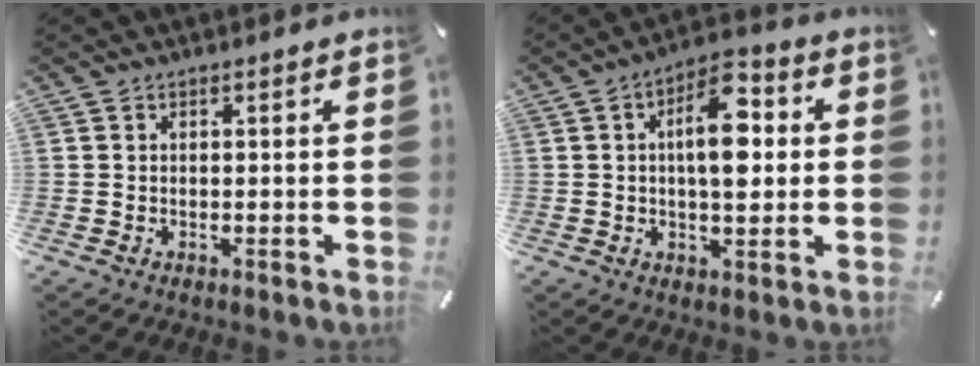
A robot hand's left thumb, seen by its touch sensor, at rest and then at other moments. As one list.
[{"total": 11.8, "force": [1.8, 5.8, 10.1], "torque": [-0.152, -0.002, 0.026]}]